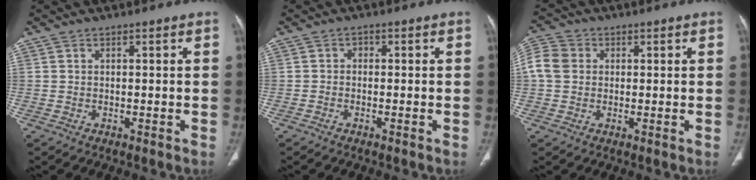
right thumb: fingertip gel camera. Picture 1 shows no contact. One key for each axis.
{"total": 1.0, "fx": -0.5, "fy": 0.9, "fz": 0.2, "tx": 0.005, "ty": 0.007, "tz": -0.014}
{"total": 10.0, "fx": 1.2, "fy": 8.6, "fz": 4.8, "tx": -0.111, "ty": 0.027, "tz": 0.020}